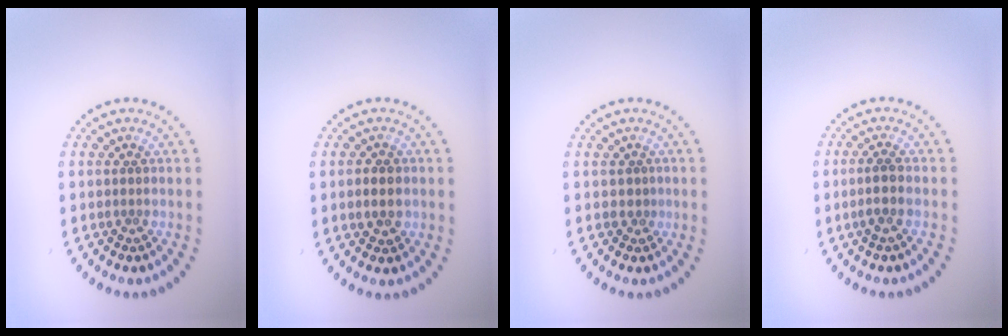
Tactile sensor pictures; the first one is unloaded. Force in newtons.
{"total": 1.6, "press": 1.6, "slide": 0.2}
{"total": 0.6, "press": 0.3, "slide": 0.5}
{"total": 1.8, "press": 1.4, "slide": 1.1}